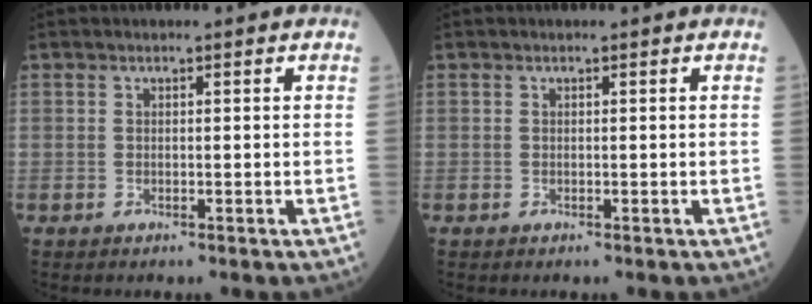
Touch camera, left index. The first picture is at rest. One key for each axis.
{"total": 0.0}